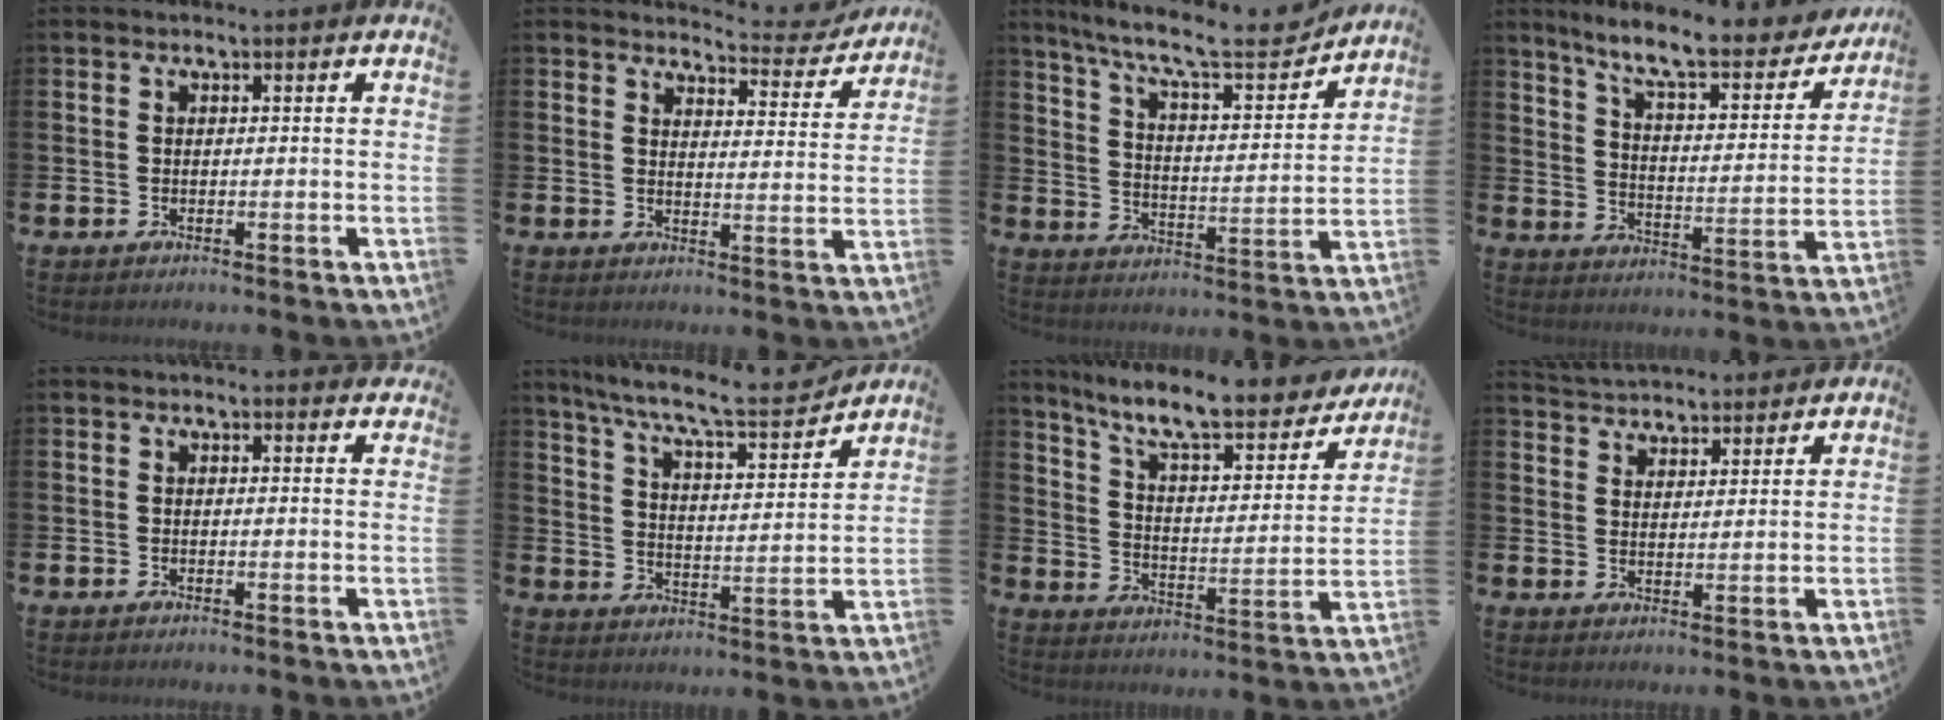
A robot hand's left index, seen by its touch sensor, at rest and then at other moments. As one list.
[{"total": 4.4, "force": [4.2, 1.0, 0.8], "torque": [-0.006, -0.035, 0.065]}, {"total": 10.3, "force": [9.1, 1.6, 4.6], "torque": [-0.109, -0.061, 0.150]}, {"total": 9.2, "force": [8.0, 1.7, 4.3], "torque": [-0.100, -0.056, 0.129]}, {"total": 0.6, "force": [0.6, 0.3, 0.2], "torque": [0.002, 0.001, 0.009]}, {"total": 9.4, "force": [8.3, 1.4, 4.0], "torque": [-0.101, -0.055, 0.140]}, {"total": 10.1, "force": [8.7, 2.2, 4.7], "torque": [-0.111, -0.063, 0.143]}, {"total": 4.4, "force": [4.3, 0.9, -0.3], "torque": [-0.004, -0.027, 0.076]}]